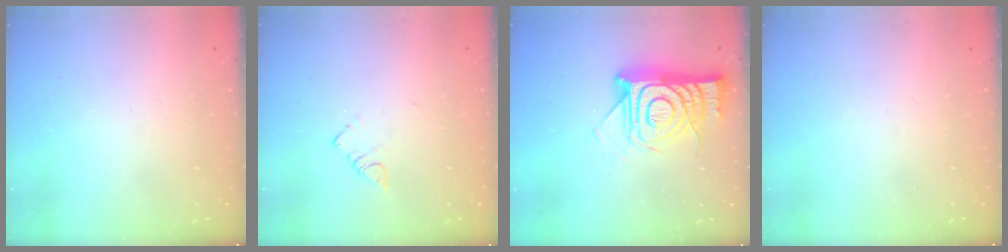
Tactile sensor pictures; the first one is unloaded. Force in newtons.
{"total": 2.9, "press": 2.9, "slide": 0.5}
{"total": 15.6, "press": 15.5, "slide": 1.2}
{"total": 0.0}